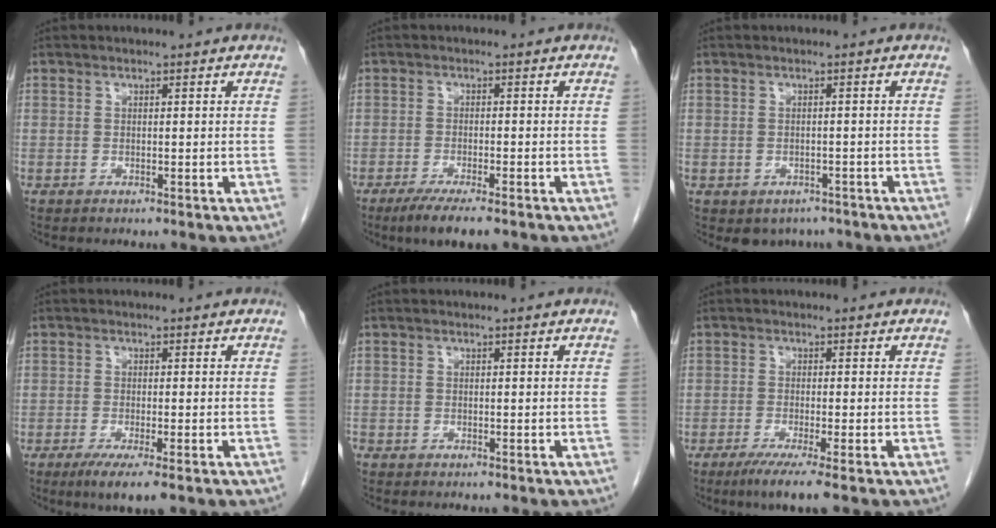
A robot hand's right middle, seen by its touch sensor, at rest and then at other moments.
{"total": 6.4, "force": [-4.5, 1.0, 4.5], "torque": [-0.069, -0.015, -0.068]}
{"total": 3.7, "force": [-2.7, 2.4, 0.8], "torque": [-0.003, 0.005, -0.032]}
{"total": 4.9, "force": [-2.8, 0.5, 4.0], "torque": [-0.067, -0.016, -0.046]}
{"total": 0.0}
{"total": 5.0, "force": [-3.1, -0.3, 3.9], "torque": [-0.065, -0.016, -0.056]}